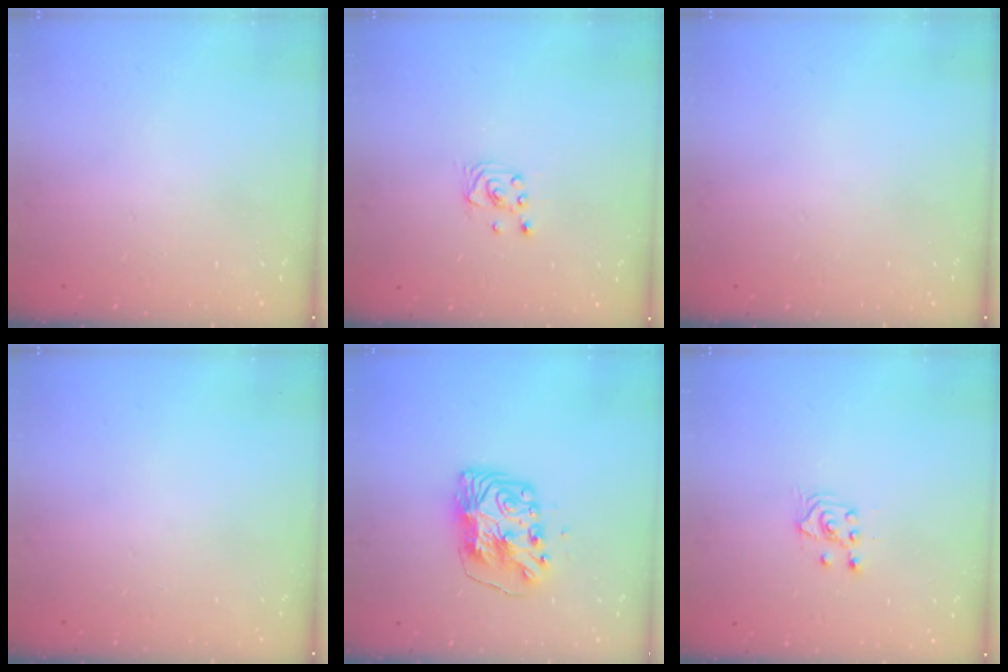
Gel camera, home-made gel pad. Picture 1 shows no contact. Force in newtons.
{"total": 1.7, "press": 1.6, "slide": 0.1}
{"total": 0.0}
{"total": 0.0}
{"total": 9.2, "press": 9.1, "slide": 1.1}
{"total": 2.5, "press": 2.4, "slide": 0.7}